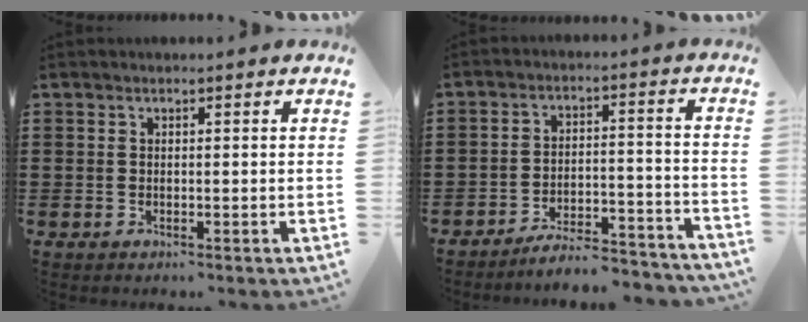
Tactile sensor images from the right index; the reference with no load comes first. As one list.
[{"total": 5.9, "force": [-5.7, 0.0, 1.7], "torque": [-0.024, 0.005, -0.110]}]